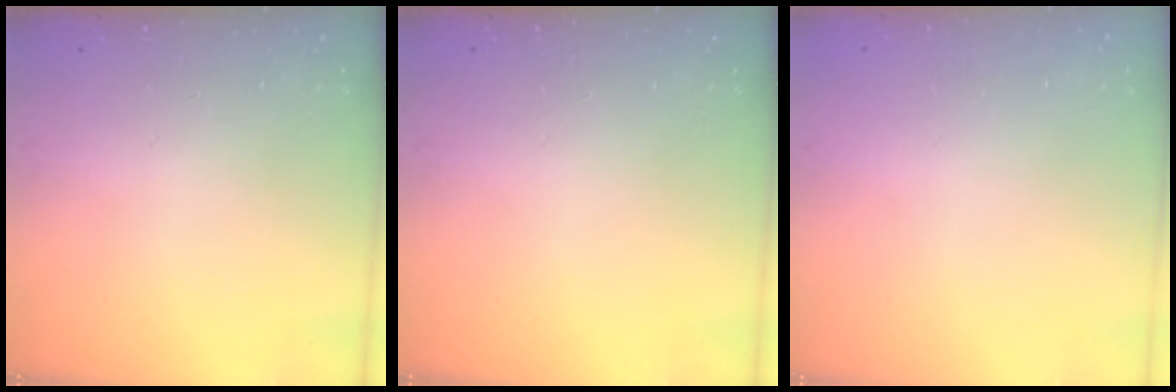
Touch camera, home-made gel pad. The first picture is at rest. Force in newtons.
{"total": 0.0}
{"total": 0.0}